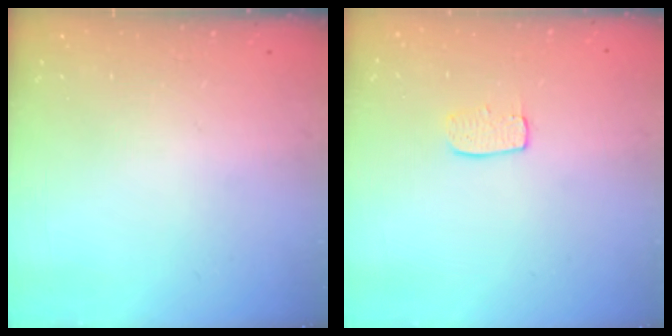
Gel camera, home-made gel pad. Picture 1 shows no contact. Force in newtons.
{"total": 5.6, "press": 5.6, "slide": 0.4}